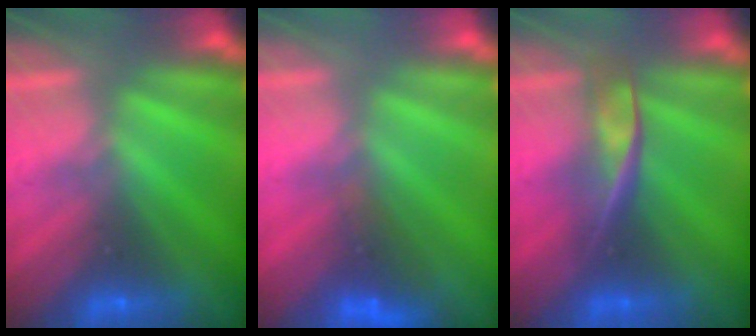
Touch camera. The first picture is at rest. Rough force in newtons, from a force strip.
{"total": 3.9}
{"total": 2.4}